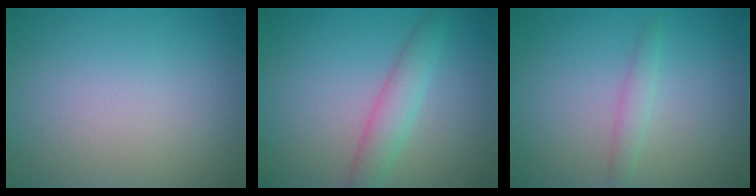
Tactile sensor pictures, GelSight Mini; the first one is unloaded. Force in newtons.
{"total": 3.1, "press": 3.0, "slide": 0.2}
{"total": 1.4, "press": 1.4, "slide": 0.0}